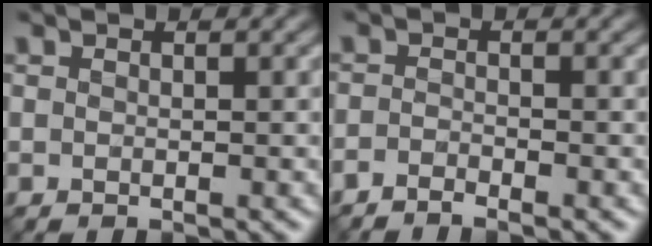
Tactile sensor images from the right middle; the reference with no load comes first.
{"total": 1.4, "force": [-1.3, -0.1, 0.4], "torque": [-0.013, -0.001, -0.031]}